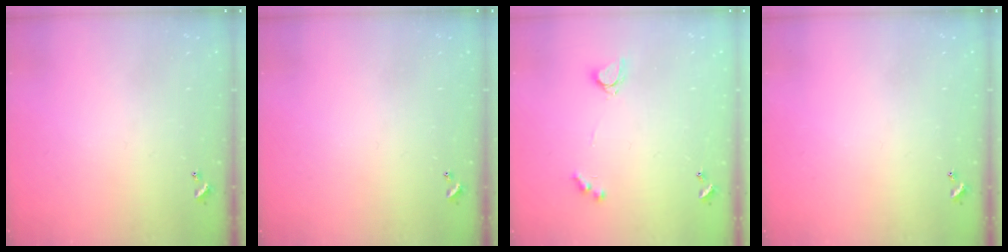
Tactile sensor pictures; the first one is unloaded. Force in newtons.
{"total": 0.0}
{"total": 4.0, "press": 4.0, "slide": 0.3}
{"total": 0.0}